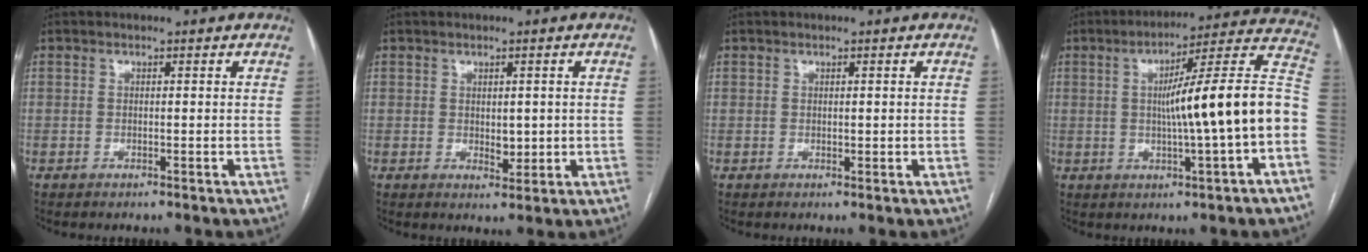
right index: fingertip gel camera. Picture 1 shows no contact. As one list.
[{"total": 2.7, "force": [0.0, 1.7, 2.1], "torque": [-0.025, -0.002, 0.007]}, {"total": 0.7, "force": [0.1, 0.5, 0.4], "torque": [-0.003, 0.001, 0.002]}, {"total": 17.5, "force": [-1.3, -0.1, 17.4], "torque": [-0.230, 0.033, -0.022]}]